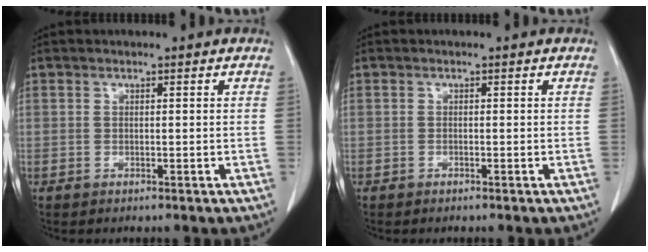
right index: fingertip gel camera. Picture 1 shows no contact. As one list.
[{"total": 0.0}]